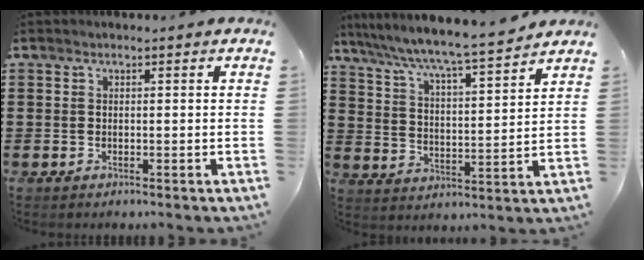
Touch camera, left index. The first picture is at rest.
{"total": 6.2, "force": [5.7, -0.3, 2.6], "torque": [-0.075, -0.041, 0.090]}